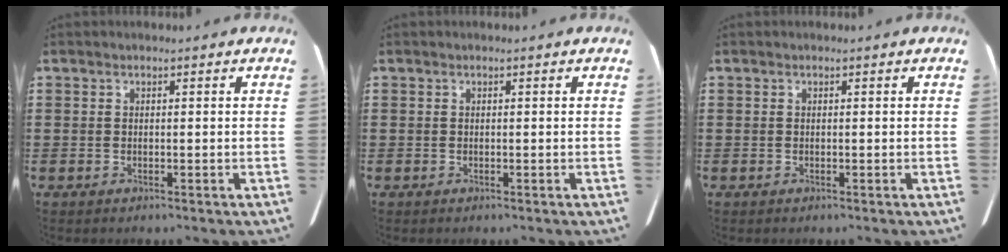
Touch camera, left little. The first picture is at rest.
{"total": 0.0}
{"total": 0.0}